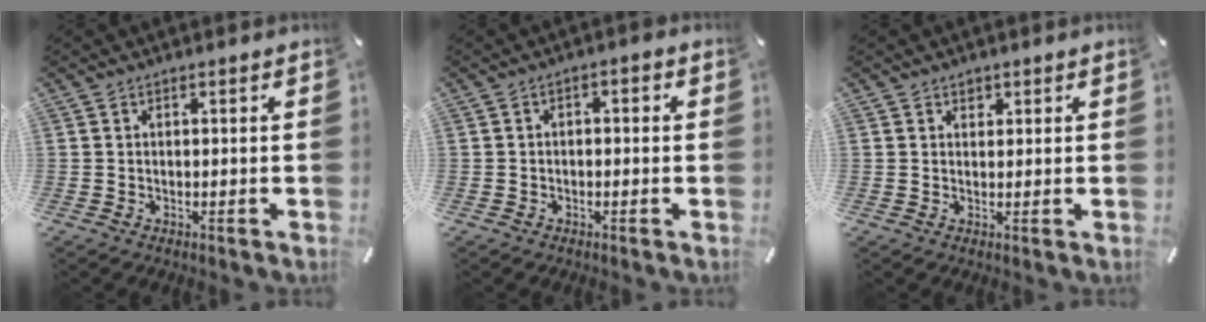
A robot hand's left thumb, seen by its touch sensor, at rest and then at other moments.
{"total": 1.8, "force": [-1.3, 0.9, 1.0], "torque": [-0.019, 0.009, -0.027]}
{"total": 1.3, "force": [0.8, 1.0, 0.2], "torque": [0.011, -0.006, 0.011]}